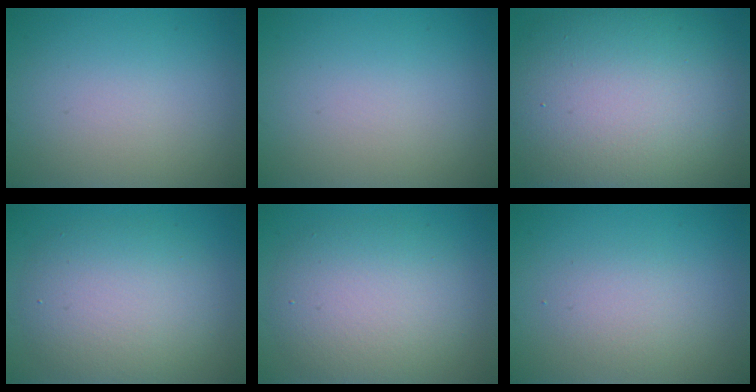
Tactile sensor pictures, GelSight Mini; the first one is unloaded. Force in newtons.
{"total": 0.0}
{"total": 15.8, "press": 15.8, "slide": 1.3}
{"total": 6.0, "press": 5.9, "slide": 0.6}
{"total": 6.4, "press": 6.4, "slide": 0.5}
{"total": 1.9, "press": 1.9, "slide": 0.0}